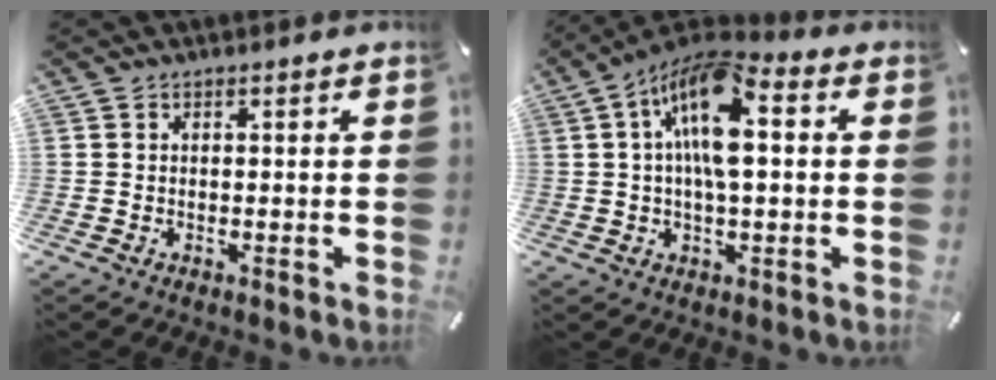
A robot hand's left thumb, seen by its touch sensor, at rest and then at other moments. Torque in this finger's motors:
{"motor_torque": [2.16, 2.84, 1.07, 0.48, 0.28]}